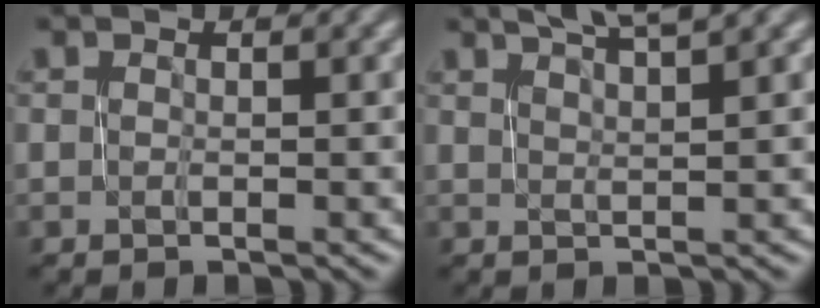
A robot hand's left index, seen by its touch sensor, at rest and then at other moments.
{"total": 4.3, "force": [3.3, 0.4, 2.7], "torque": [-0.034, 0.009, 0.051]}